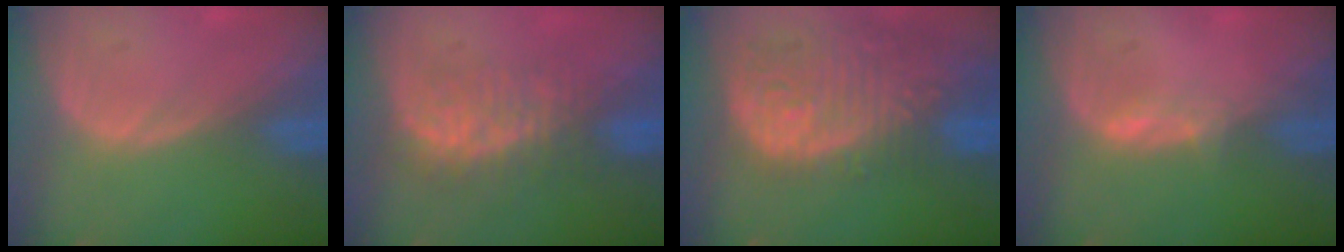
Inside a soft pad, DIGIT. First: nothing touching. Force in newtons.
{"total": 7.5, "press": 7.3, "slide": 1.7}
{"total": 13.7, "press": 11.4, "slide": 7.6}
{"total": 1.6, "press": 1.5, "slide": 0.6}